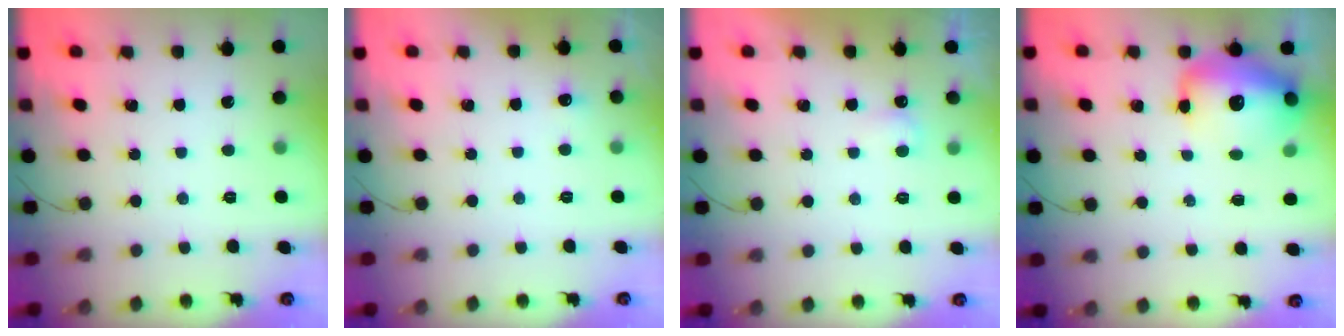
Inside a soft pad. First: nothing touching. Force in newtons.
{"total": 3.7, "press": 3.5, "slide": 1.2}
{"total": 2.4, "press": 2.4, "slide": 0.6}
{"total": 15.6, "press": 15.2, "slide": 3.8}